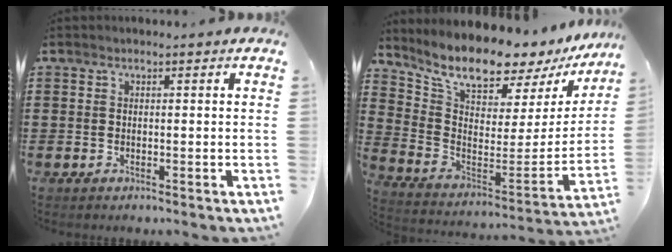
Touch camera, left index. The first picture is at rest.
{"total": 9.3, "force": [8.4, 1.7, 3.6], "torque": [-0.094, -0.080, 0.137]}